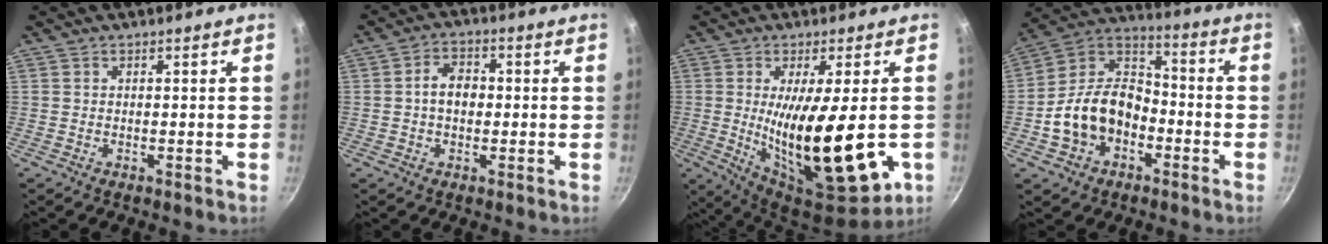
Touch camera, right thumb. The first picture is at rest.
{"total": 5.4, "force": [-0.2, 3.9, 3.7], "torque": [-0.042, 0.016, -0.009]}
{"total": 21.3, "force": [-2.6, 6.8, 20.0], "torque": [-0.303, -0.025, -0.025]}
{"total": 15.6, "force": [-4.8, 11.3, 9.6], "torque": [-0.147, 0.055, -0.099]}